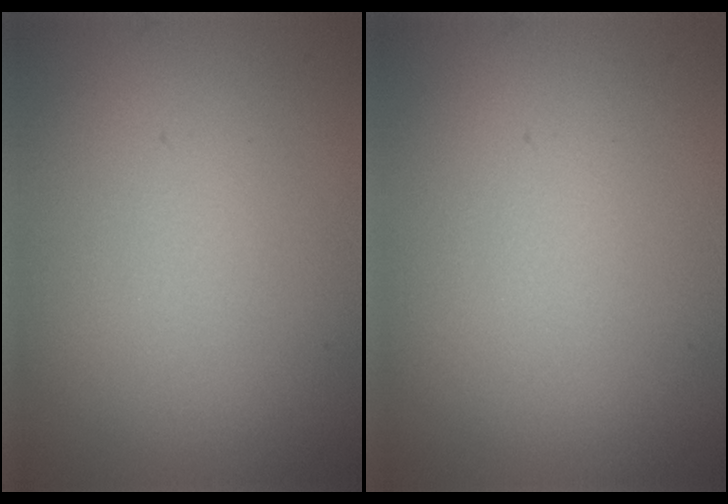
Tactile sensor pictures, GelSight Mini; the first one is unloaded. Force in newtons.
{"total": 0.0}